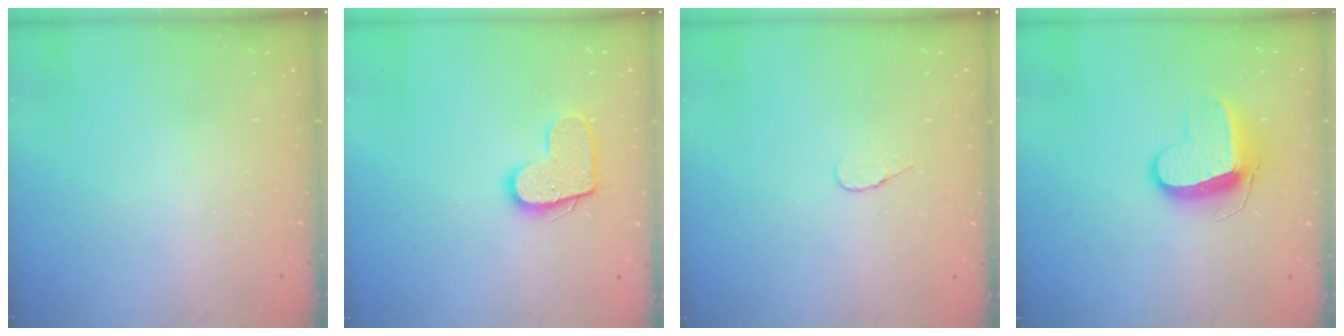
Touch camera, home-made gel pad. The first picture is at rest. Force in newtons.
{"total": 11.8, "press": 11.8, "slide": 0.6}
{"total": 4.0, "press": 4.0, "slide": 0.4}
{"total": 10.3, "press": 10.3, "slide": 0.4}